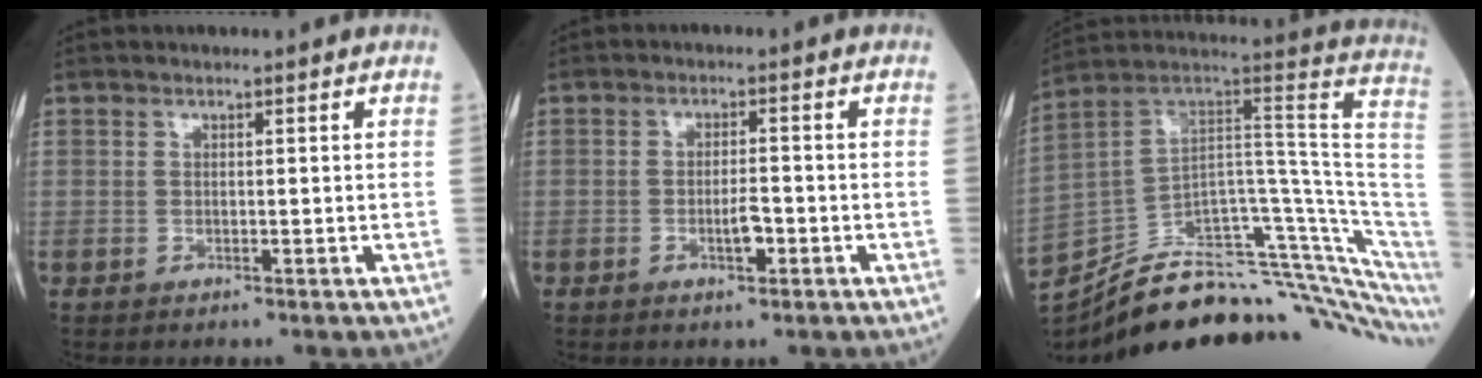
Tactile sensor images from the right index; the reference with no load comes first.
{"total": 3.4, "force": [-1.3, 1.1, 2.9], "torque": [-0.055, 0.002, -0.019]}
{"total": 32.3, "force": [-21.9, 6.7, 22.8], "torque": [-0.278, 0.030, -0.325]}